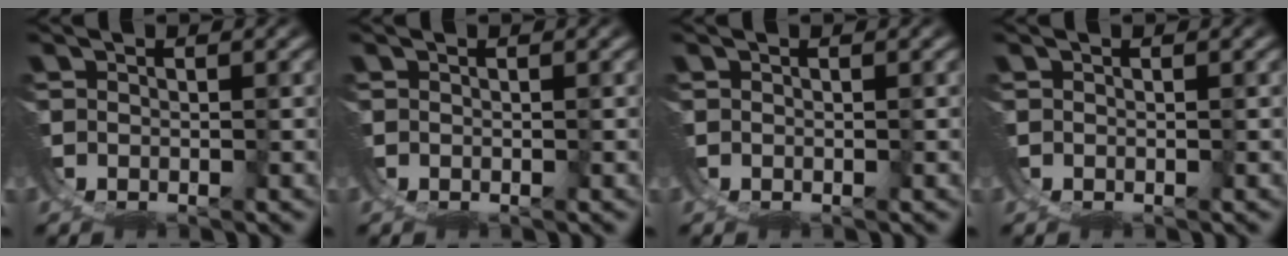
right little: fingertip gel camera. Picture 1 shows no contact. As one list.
[{"total": 0.0}, {"total": 0.0}, {"total": 0.0}]